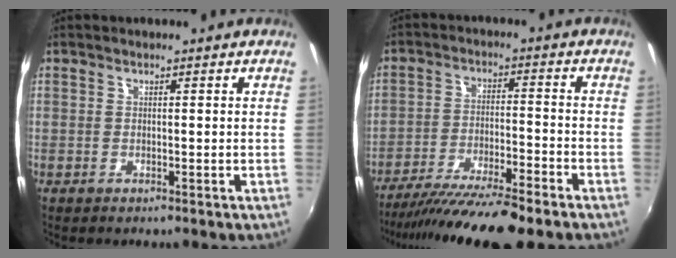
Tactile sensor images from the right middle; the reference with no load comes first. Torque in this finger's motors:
{"motor_torque": [1.13, -1.01, 0.28, 0.09]}